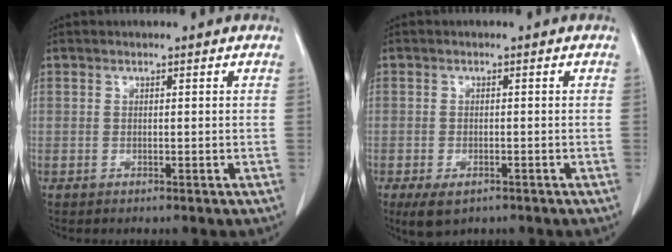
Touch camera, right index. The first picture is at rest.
{"total": 4.0, "force": [-2.4, 2.0, 2.5], "torque": [-0.042, -0.007, -0.029]}